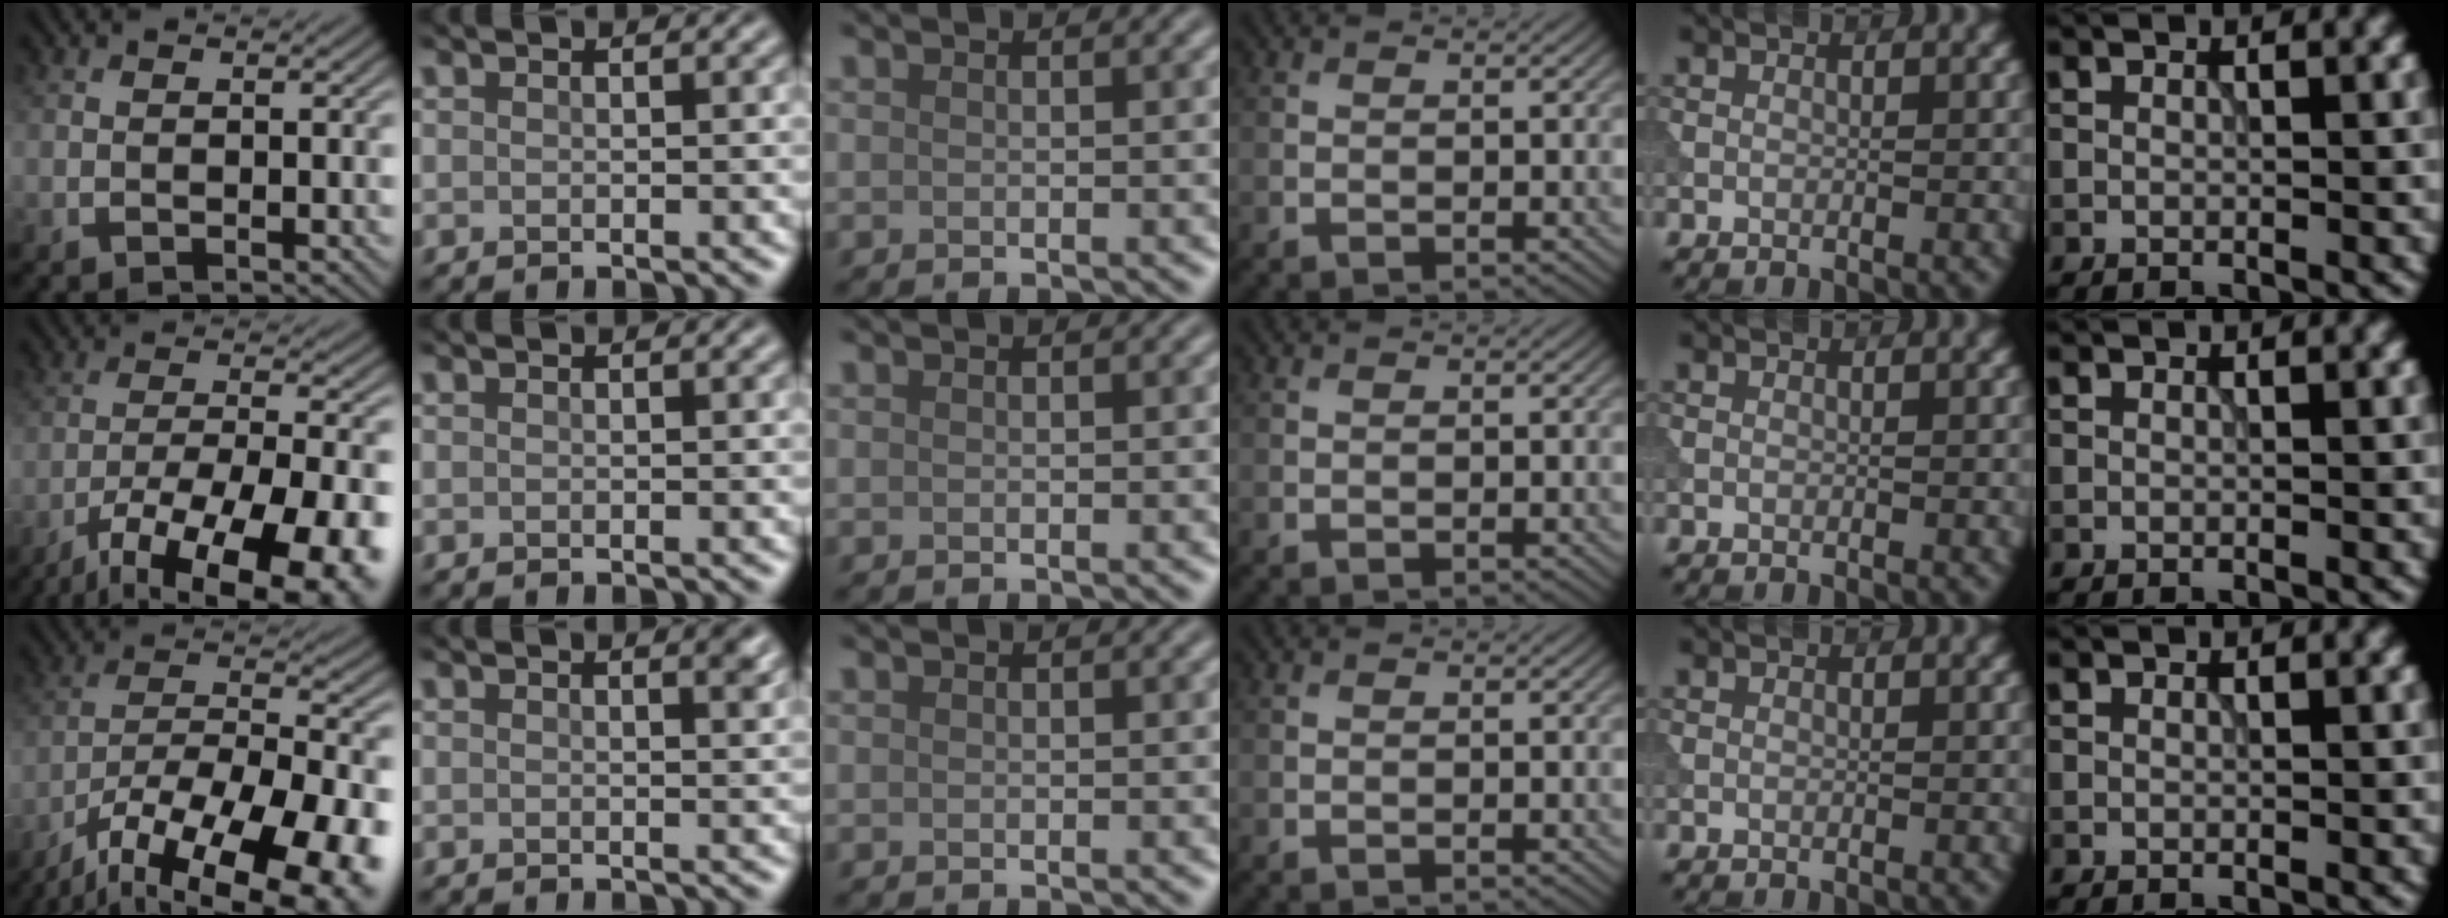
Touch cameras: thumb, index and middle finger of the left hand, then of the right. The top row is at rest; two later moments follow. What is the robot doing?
{"motion": "extract", "object": "tissue"}